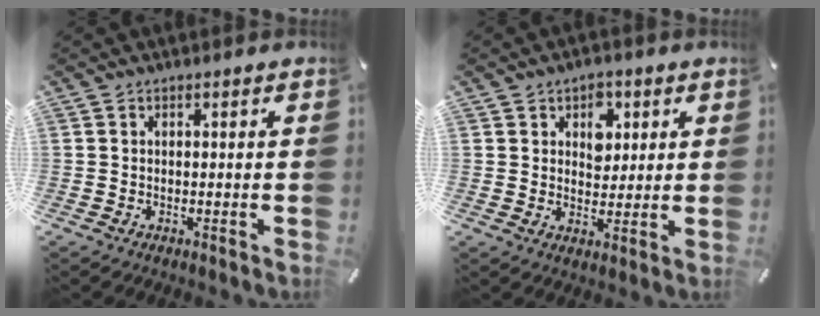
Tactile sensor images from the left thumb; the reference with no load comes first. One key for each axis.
{"total": 6.0, "fx": 2.3, "fy": 4.7, "fz": 3.1, "tx": -0.024, "ty": -0.008, "tz": 0.031}